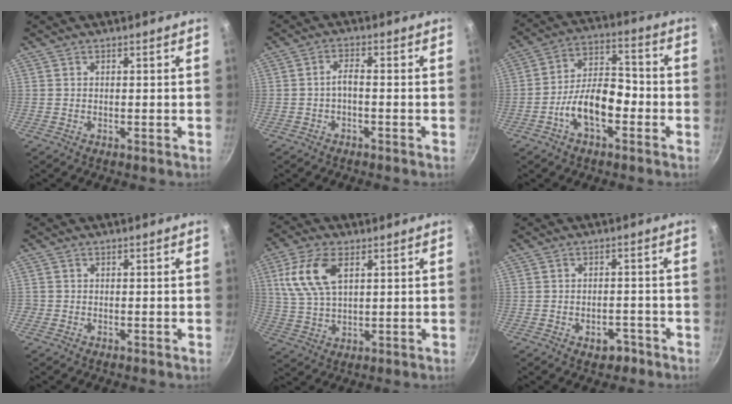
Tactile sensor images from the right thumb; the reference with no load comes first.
{"total": 2.5, "force": [-1.0, 0.8, 2.1], "torque": [-0.045, 0.018, -0.022]}
{"total": 11.8, "force": [-4.3, 6.3, 9.0], "torque": [-0.128, 0.054, -0.083]}
{"total": 0.5, "force": [-0.2, 0.5, 0.0], "torque": [0.002, 0.001, -0.006]}
{"total": 11.0, "force": [3.8, 5.8, 8.5], "torque": [-0.170, 0.000, 0.077]}
{"total": 3.8, "force": [-2.2, 2.4, 2.0], "torque": [-0.009, 0.019, -0.023]}